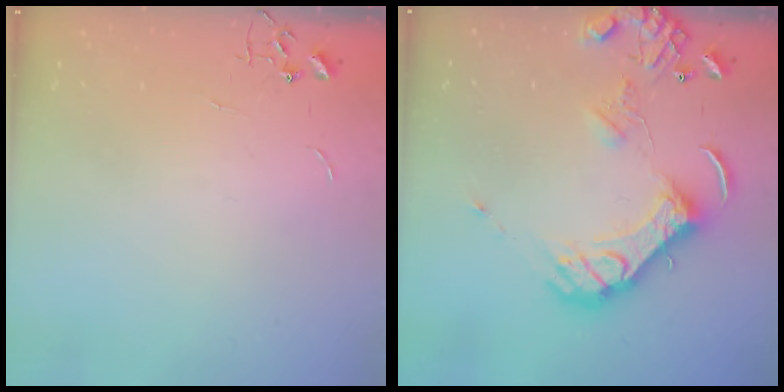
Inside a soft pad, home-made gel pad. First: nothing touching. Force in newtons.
{"total": 15.3, "press": 15.2, "slide": 2.3}